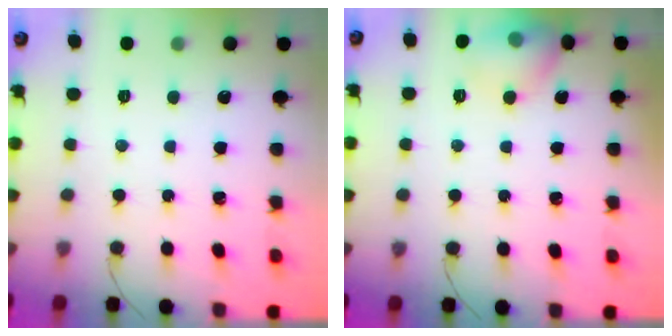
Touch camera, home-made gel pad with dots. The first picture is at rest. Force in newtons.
{"total": 10.0, "press": 9.8, "slide": 2.3}